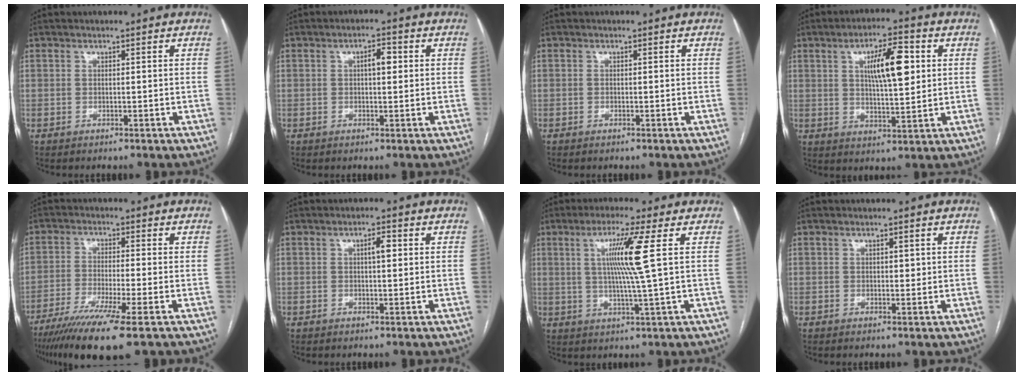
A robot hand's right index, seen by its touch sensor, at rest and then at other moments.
{"total": 3.0, "force": [0.6, 1.0, 2.7], "torque": [-0.045, 0.009, 0.009]}
{"total": 0.0}
{"total": 9.7, "force": [2.6, 2.4, 9.0], "torque": [-0.150, 0.009, 0.046]}
{"total": 12.2, "force": [-8.1, -0.5, 9.0], "torque": [-0.155, -0.031, -0.134]}
{"total": 2.4, "force": [0.6, 0.6, 2.2], "torque": [-0.038, 0.005, 0.009]}
{"total": 8.5, "force": [1.9, -1.8, 8.1], "torque": [-0.148, -0.002, 0.041]}
{"total": 1.3, "force": [0.3, 0.7, 1.0], "torque": [-0.012, 0.000, 0.005]}